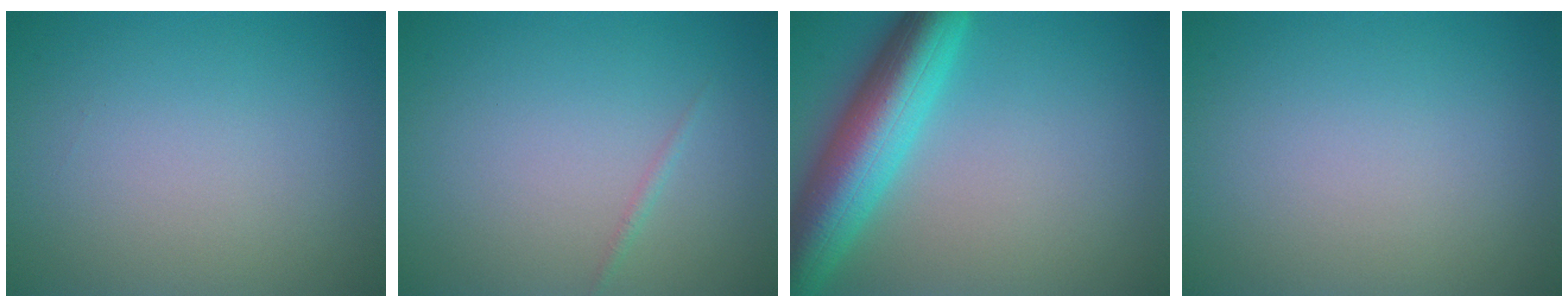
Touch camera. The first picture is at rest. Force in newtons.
{"total": 0.6, "press": 0.6, "slide": 0.1}
{"total": 8.7, "press": 8.7, "slide": 0.3}
{"total": 0.0}